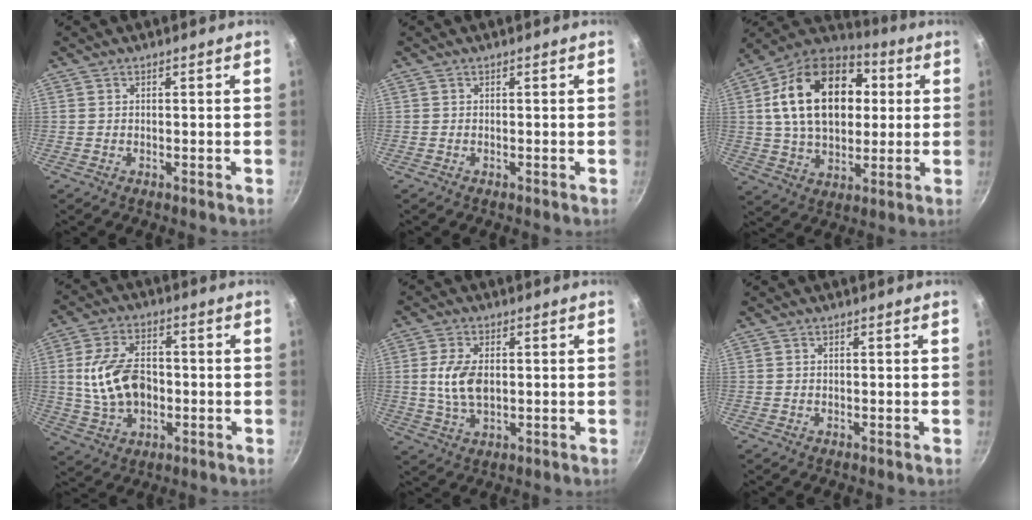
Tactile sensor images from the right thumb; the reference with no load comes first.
{"total": 0.0}
{"total": 23.8, "force": [4.2, 15.9, 17.2], "torque": [-0.265, 0.019, 0.061]}
{"total": 13.0, "force": [-0.5, 8.5, 9.8], "torque": [-0.167, 0.015, -0.007]}
{"total": 7.8, "force": [0.6, 4.5, 6.4], "torque": [-0.122, -0.002, 0.011]}
{"total": 0.0}